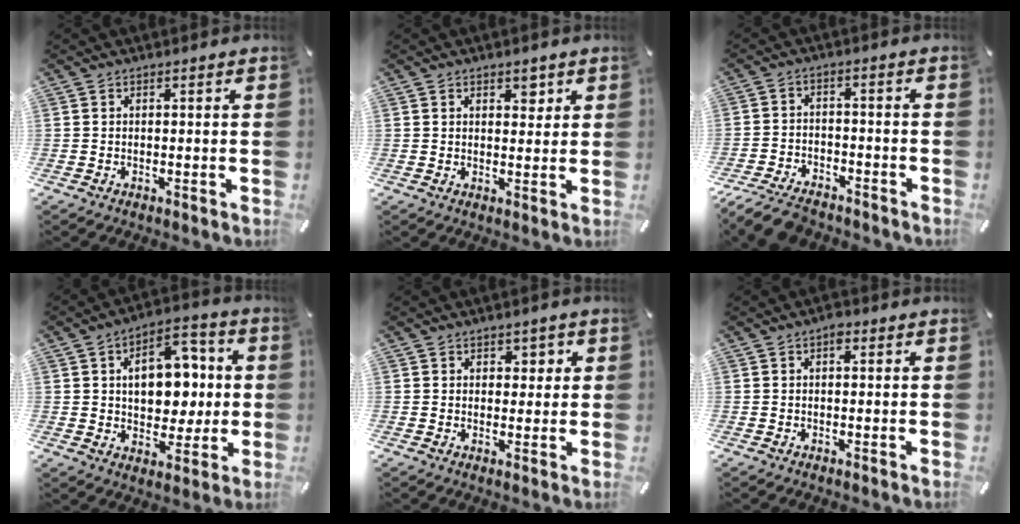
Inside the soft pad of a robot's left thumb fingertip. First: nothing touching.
{"total": 3.0, "force": [1.7, 2.0, 1.6], "torque": [-0.003, -0.009, 0.022]}
{"total": 7.5, "force": [-6.4, 2.9, 2.7], "torque": [-0.055, 0.027, -0.123]}
{"total": 14.1, "force": [1.4, 10.1, 9.8], "torque": [-0.120, 0.002, 0.026]}
{"total": 2.7, "force": [0.9, 2.5, 0.7], "torque": [0.004, -0.003, 0.007]}
{"total": 1.7, "force": [0.4, 1.1, 1.1], "torque": [-0.008, 0.001, 0.003]}